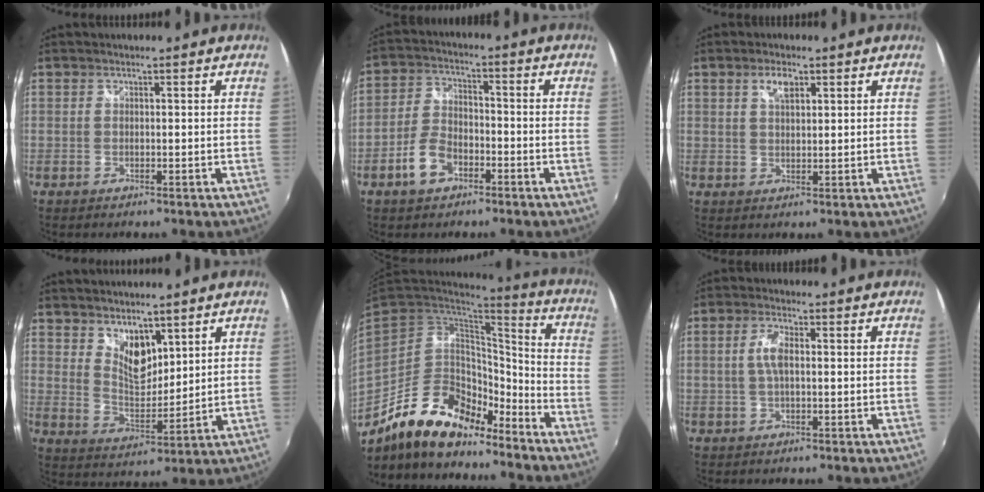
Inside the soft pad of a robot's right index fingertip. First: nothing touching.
{"total": 7.4, "force": [-4.0, 4.3, 4.5], "torque": [-0.099, 0.009, -0.073]}
{"total": 3.5, "force": [1.8, 1.6, 2.5], "torque": [-0.043, 0.005, 0.031]}
{"total": 7.0, "force": [4.8, 3.5, 3.7], "torque": [-0.052, -0.004, 0.090]}
{"total": 19.7, "force": [-14.2, 9.4, 10.0], "torque": [-0.210, 0.008, -0.235]}
{"total": 3.8, "force": [0.3, 1.3, 3.6], "torque": [-0.072, 0.003, 0.006]}